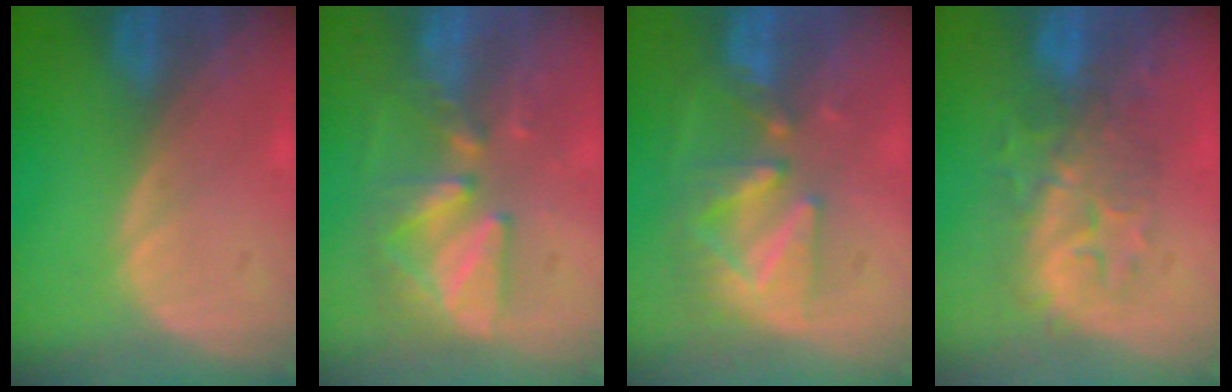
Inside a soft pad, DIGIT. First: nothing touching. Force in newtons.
{"total": 8.6, "press": 7.7, "slide": 3.8}
{"total": 8.5, "press": 7.9, "slide": 3.2}
{"total": 7.9, "press": 7.7, "slide": 1.6}